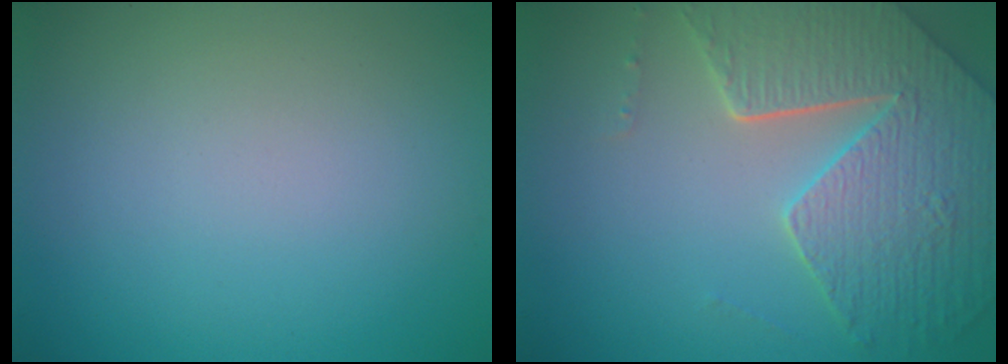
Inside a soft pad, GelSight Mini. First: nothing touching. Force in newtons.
{"total": 6.9, "press": 5.4, "slide": 4.4}